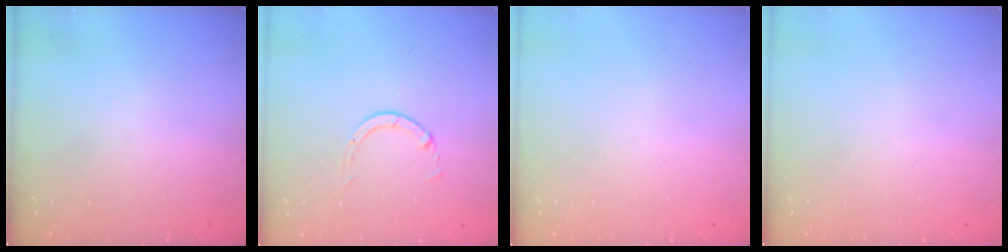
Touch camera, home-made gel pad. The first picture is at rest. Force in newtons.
{"total": 1.3, "press": 1.2, "slide": 0.3}
{"total": 0.0}
{"total": 0.0}